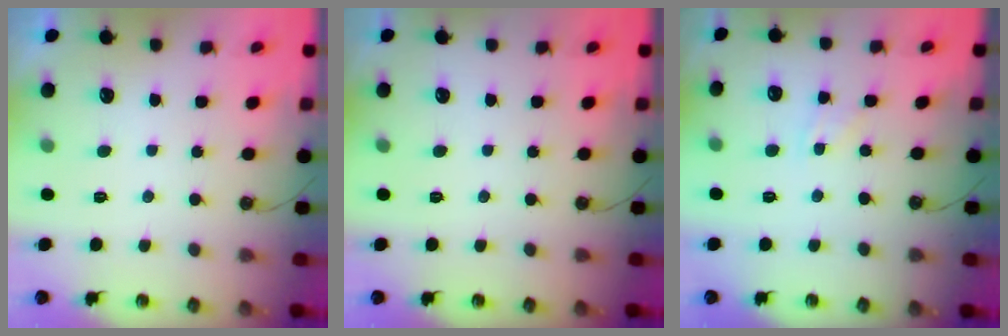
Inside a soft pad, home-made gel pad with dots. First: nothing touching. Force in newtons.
{"total": 0.0}
{"total": 2.5, "press": 2.5, "slide": 0.5}